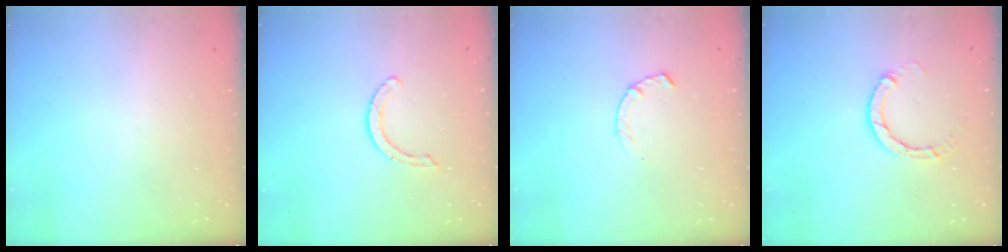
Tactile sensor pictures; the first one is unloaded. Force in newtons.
{"total": 3.1, "press": 3.1, "slide": 0.1}
{"total": 2.3, "press": 2.2, "slide": 0.4}
{"total": 3.9, "press": 3.9, "slide": 0.4}